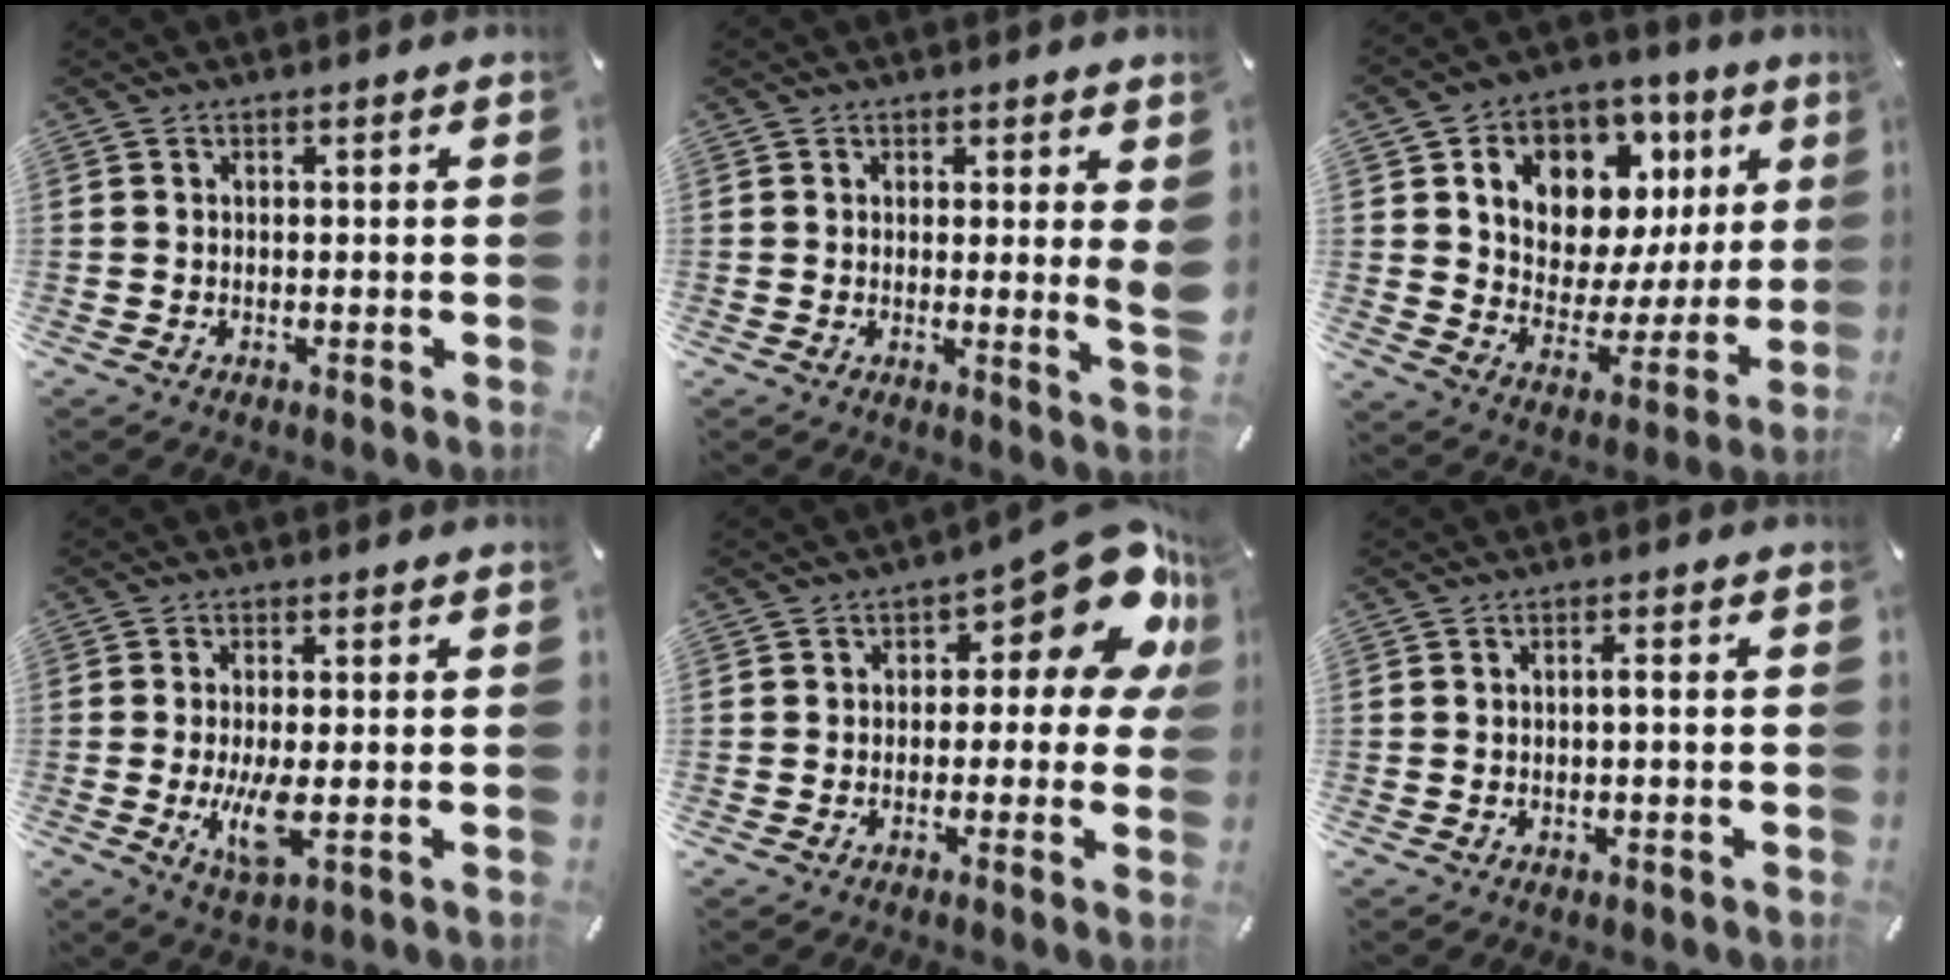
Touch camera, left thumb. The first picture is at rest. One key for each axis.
{"total": 3.6, "fx": 1.7, "fy": 0.4, "fz": 3.2, "tx": -0.040, "ty": -0.023, "tz": 0.024}
{"total": 11.5, "fx": 5.7, "fy": 8.7, "fz": 4.7, "tx": -0.070, "ty": -0.056, "tz": 0.103}
{"total": 7.7, "fx": -1.0, "fy": 2.4, "fz": 7.2, "tx": -0.162, "ty": -0.022, "tz": -0.018}
{"total": 14.6, "fx": 7.3, "fy": 6.4, "fz": 11.0, "tx": -0.126, "ty": -0.058, "tz": 0.121}
{"total": 1.6, "fx": 0.1, "fy": 0.4, "fz": 1.5, "tx": -0.028, "ty": 0.000, "tz": 0.000}